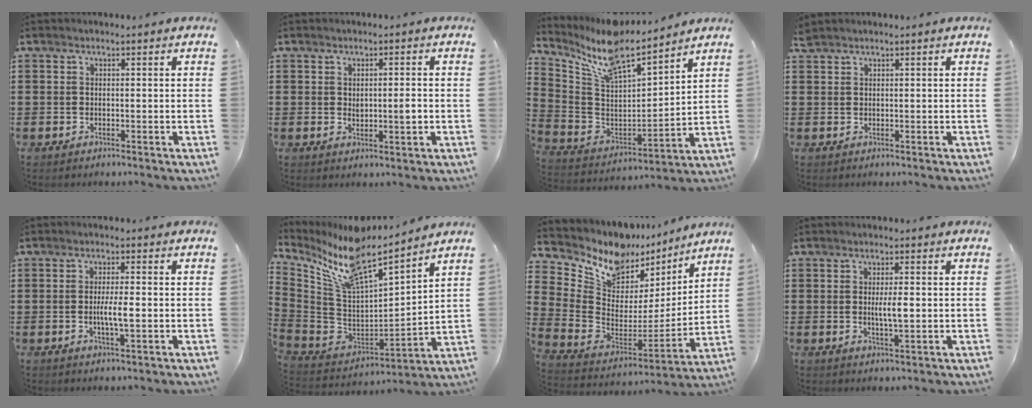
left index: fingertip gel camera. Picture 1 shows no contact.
{"total": 2.3, "force": [0.0, 0.6, 2.2], "torque": [-0.033, -0.006, -0.002]}
{"total": 9.5, "force": [8.0, 2.6, 4.6], "torque": [-0.127, -0.046, 0.137]}
{"total": 1.2, "force": [1.1, 0.2, 0.3], "torque": [-0.008, 0.000, 0.023]}
{"total": 3.8, "force": [-0.5, 0.6, 3.8], "torque": [-0.073, -0.003, -0.012]}
{"total": 10.9, "force": [8.8, 2.4, 6.0], "torque": [-0.163, -0.064, 0.147]}
{"total": 8.7, "force": [7.2, 4.5, 1.7], "torque": [-0.079, -0.064, 0.128]}
{"total": 3.4, "force": [0.1, 0.7, 3.3], "torque": [-0.062, -0.004, 0.000]}